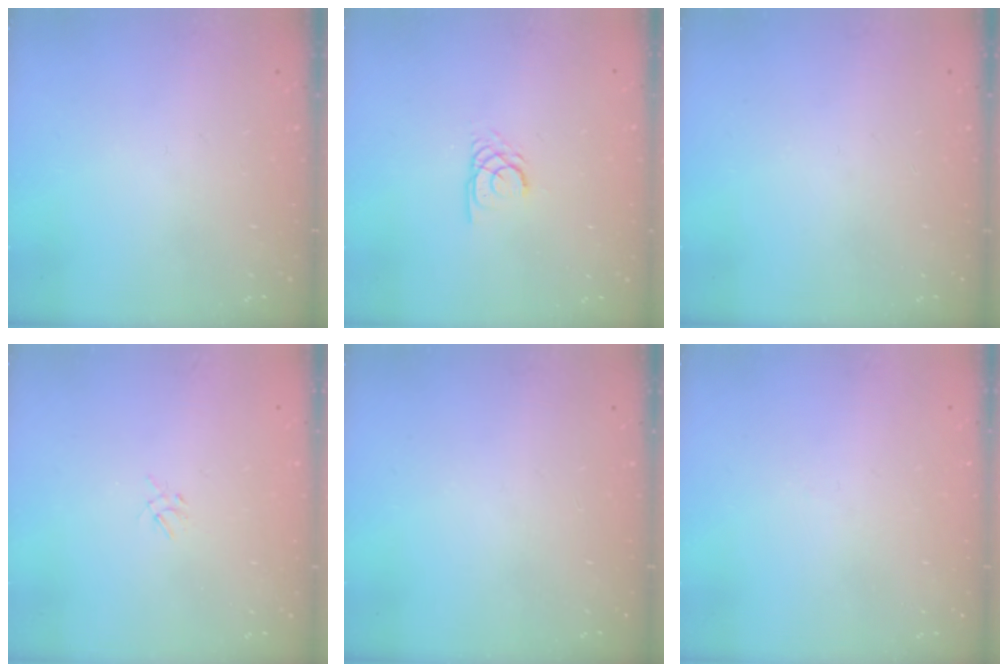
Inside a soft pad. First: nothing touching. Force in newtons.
{"total": 2.7, "press": 2.7, "slide": 0.1}
{"total": 0.0}
{"total": 2.0, "press": 2.0, "slide": 0.4}
{"total": 0.0}
{"total": 1.8, "press": 1.6, "slide": 0.6}